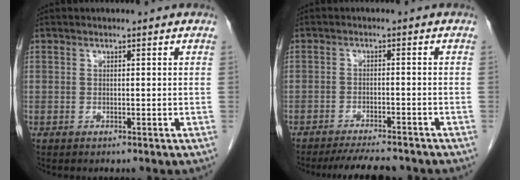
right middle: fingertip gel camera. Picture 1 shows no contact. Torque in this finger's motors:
{"motor_torque": [0.11, -0.09, 0.05, 0.01]}